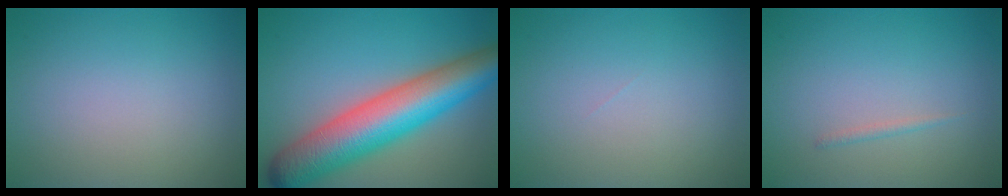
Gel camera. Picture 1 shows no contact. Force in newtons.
{"total": 10.9, "press": 10.9, "slide": 0.4}
{"total": 0.0}
{"total": 0.6, "press": 0.6, "slide": 0.1}